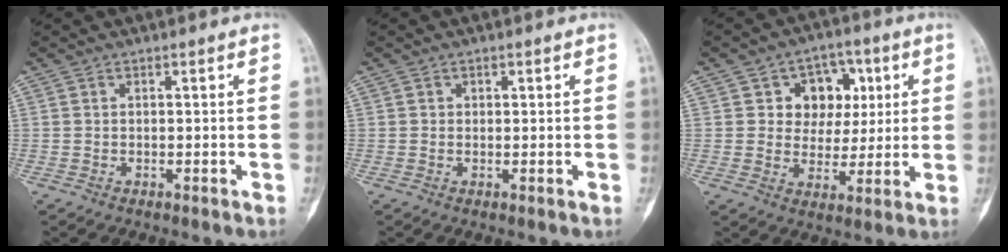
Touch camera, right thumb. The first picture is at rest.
{"total": 0.6, "force": [0.3, 0.6, 0.1], "torque": [0.010, 0.002, 0.002]}
{"total": 10.4, "force": [3.1, 8.6, 4.9], "torque": [-0.010, -0.001, 0.045]}